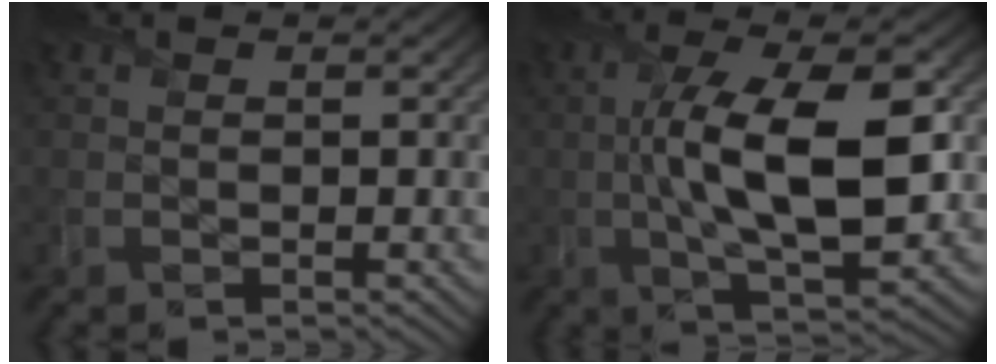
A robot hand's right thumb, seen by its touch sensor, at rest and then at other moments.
{"total": 13.1, "force": [-0.3, 5.0, 12.1], "torque": [-0.218, -0.001, -0.005]}